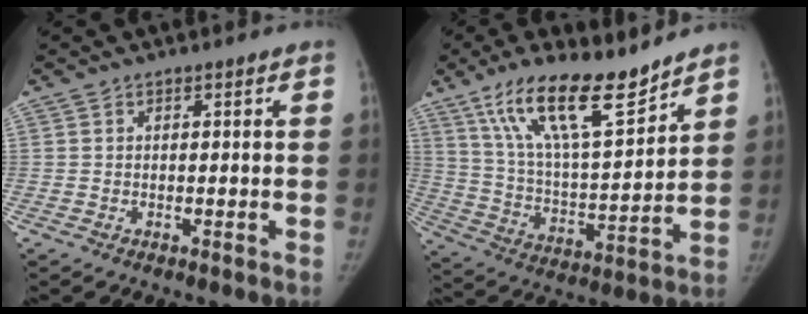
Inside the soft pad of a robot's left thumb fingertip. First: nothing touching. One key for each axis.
{"total": 18.3, "fx": 12.9, "fy": 5.0, "fz": 12.0, "tx": -0.185, "ty": -0.067, "tz": 0.238}